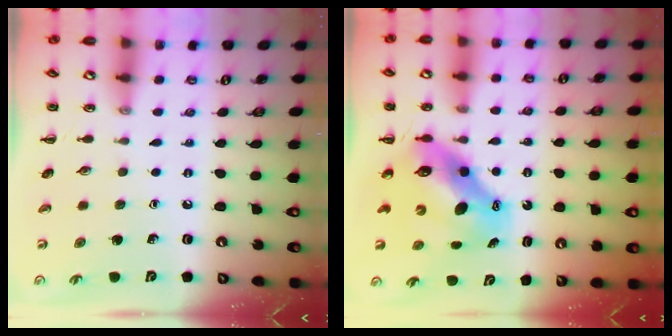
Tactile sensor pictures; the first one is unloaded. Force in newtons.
{"total": 10.1, "press": 9.7, "slide": 2.7}